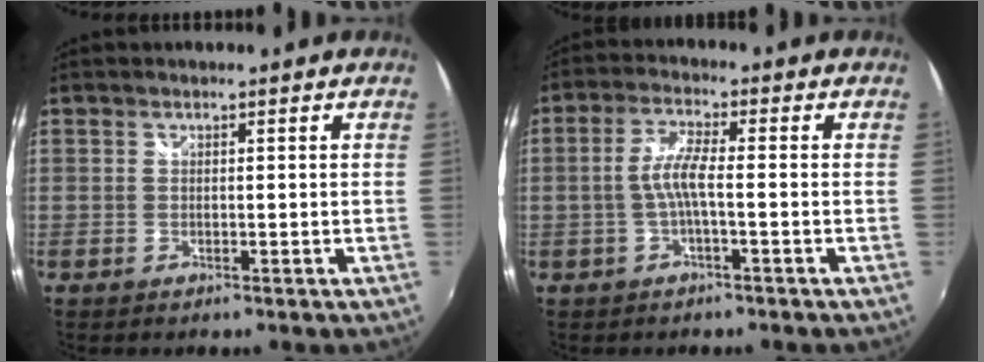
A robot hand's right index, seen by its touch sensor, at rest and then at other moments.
{"total": 4.5, "force": [-1.1, 0.4, 4.4], "torque": [-0.095, 0.006, -0.020]}